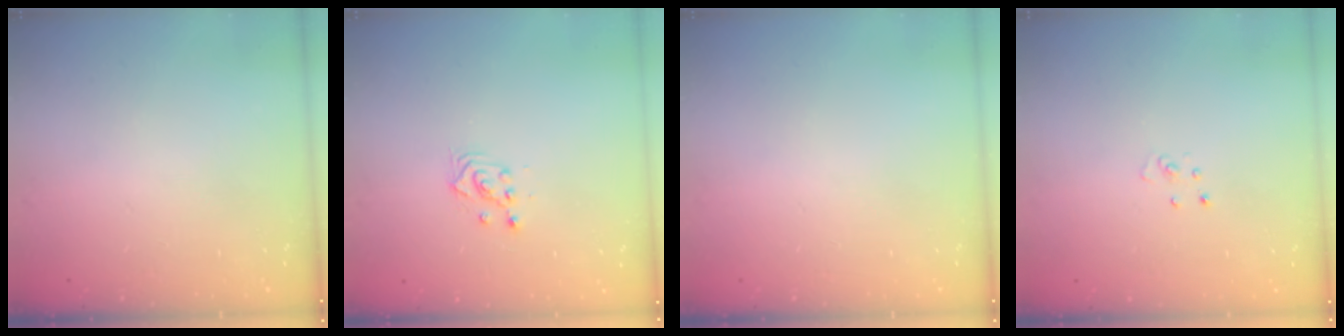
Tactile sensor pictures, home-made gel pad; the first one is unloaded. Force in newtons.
{"total": 2.3, "press": 2.3, "slide": 0.2}
{"total": 0.0}
{"total": 2.5, "press": 2.5, "slide": 0.3}